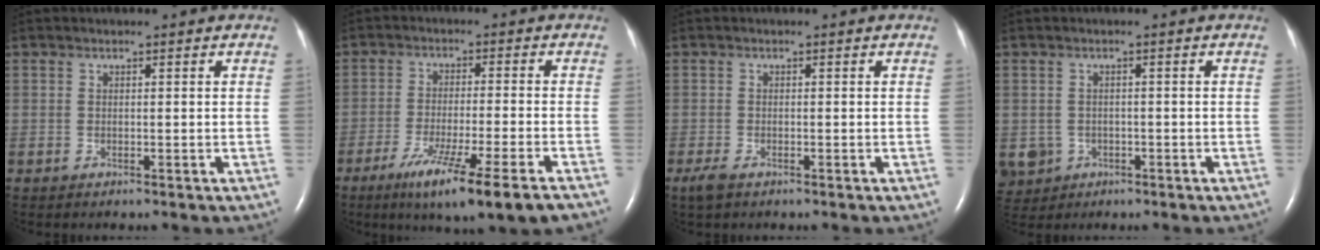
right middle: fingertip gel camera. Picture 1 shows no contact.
{"total": 13.0, "force": [-8.4, -0.5, 9.9], "torque": [-0.156, -0.036, -0.129]}
{"total": 2.2, "force": [-1.5, 0.8, 1.5], "torque": [-0.042, -0.007, -0.025]}
{"total": 4.7, "force": [-1.7, 4.3, 0.9], "torque": [-0.028, 0.001, -0.021]}